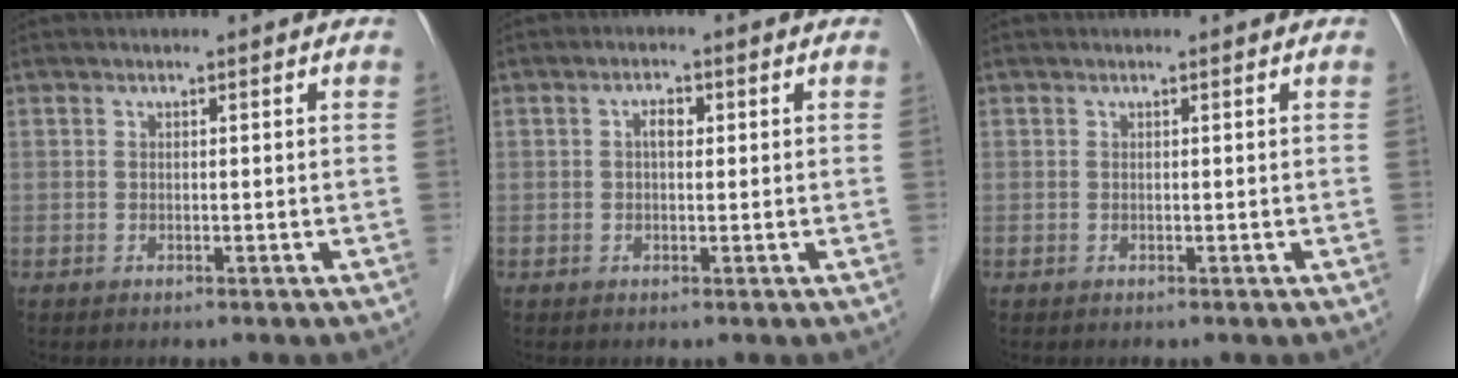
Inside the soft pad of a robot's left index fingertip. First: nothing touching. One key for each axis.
{"total": 1.9, "fx": 0.3, "fy": 1.0, "fz": 1.6, "tx": -0.030, "ty": 0.008, "tz": 0.004}
{"total": 0.0}